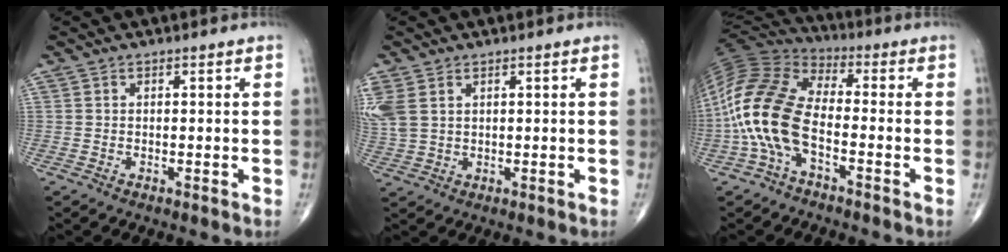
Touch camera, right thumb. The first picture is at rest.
{"total": 7.2, "force": [2.6, 4.7, 4.8], "torque": [-0.136, 0.007, 0.065]}
{"total": 16.2, "force": [-4.1, 8.3, 13.3], "torque": [-0.286, 0.042, -0.088]}